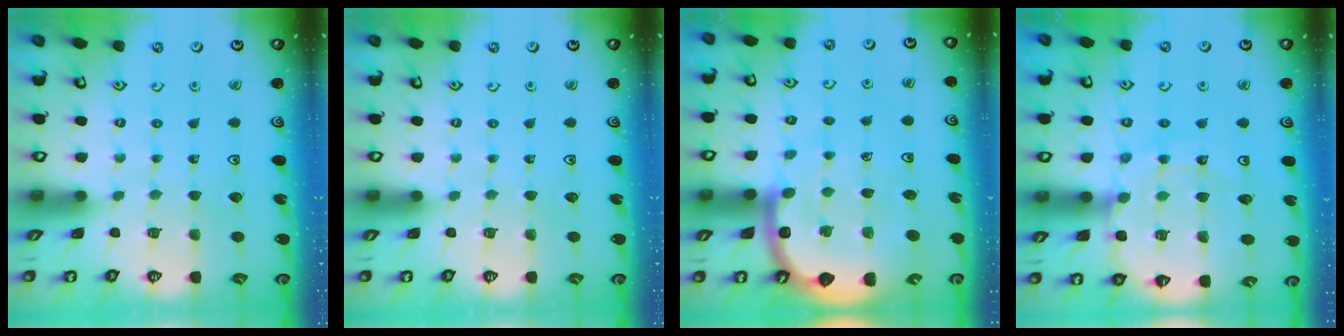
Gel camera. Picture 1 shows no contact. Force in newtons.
{"total": 0.0}
{"total": 11.5, "press": 10.9, "slide": 3.4}
{"total": 14.3, "press": 14.2, "slide": 2.1}